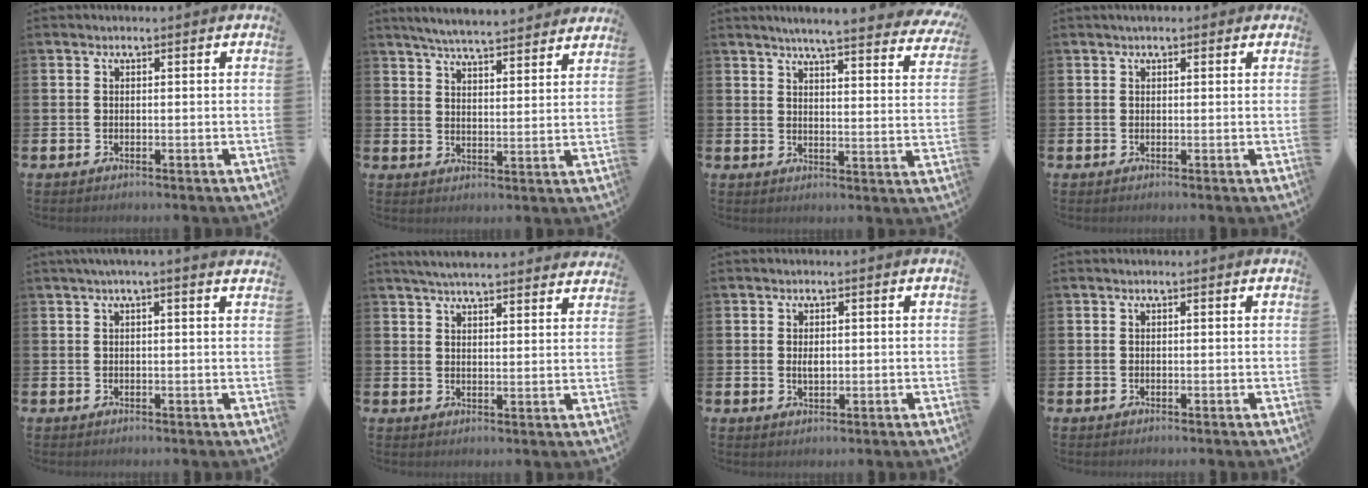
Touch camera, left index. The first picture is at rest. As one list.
[{"total": 5.9, "force": [5.7, 0.0, 1.1], "torque": [-0.032, -0.037, 0.100]}, {"total": 5.5, "force": [5.1, -0.2, 1.9], "torque": [-0.040, -0.040, 0.084]}, {"total": 1.3, "force": [1.0, 0.7, 0.5], "torque": [0.003, 0.003, 0.014]}, {"total": 1.6, "force": [1.2, -0.2, 1.0], "torque": [-0.013, -0.002, 0.020]}, {"total": 4.9, "force": [4.7, 0.4, 1.1], "torque": [-0.025, -0.023, 0.084]}, {"total": 1.4, "force": [0.3, 0.8, 1.1], "torque": [-0.010, 0.000, 0.001]}, {"total": 0.0}]